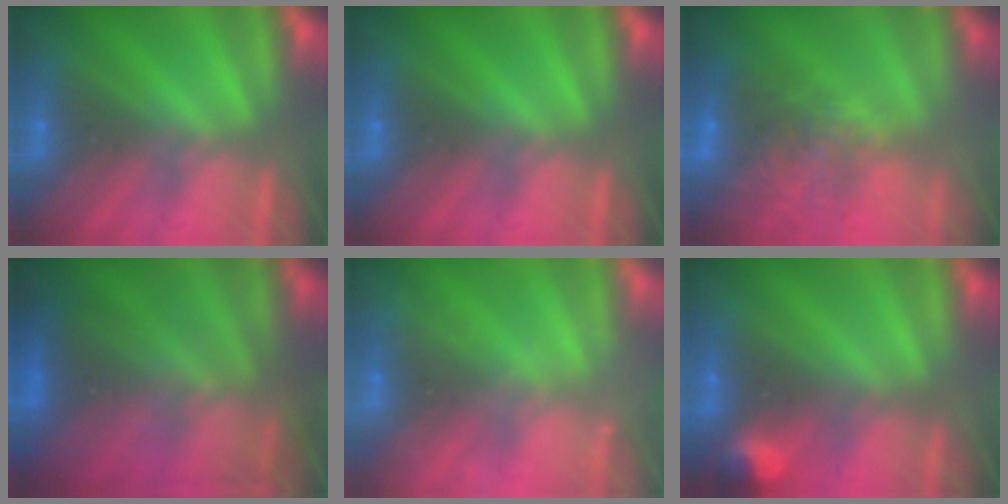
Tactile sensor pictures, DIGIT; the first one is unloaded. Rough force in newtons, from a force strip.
{"total": 0.0}
{"total": 8.0}
{"total": 5.6}
{"total": 2.3}
{"total": 2.9}